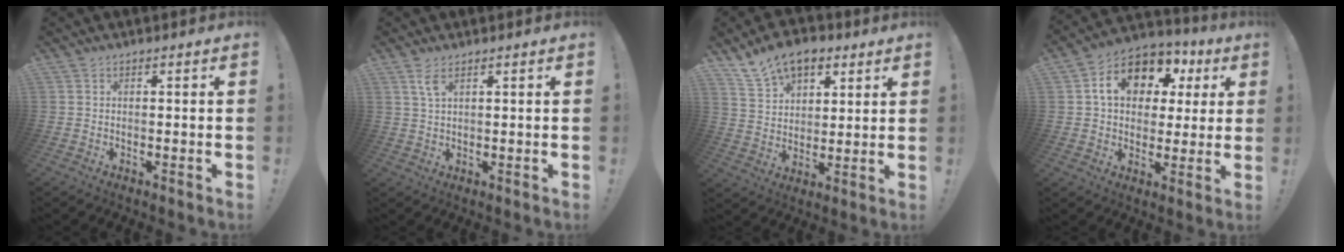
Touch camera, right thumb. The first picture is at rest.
{"total": 3.9, "force": [2.1, 1.3, 3.0], "torque": [-0.057, -0.003, 0.035]}
{"total": 12.1, "force": [8.1, 7.4, 5.0], "torque": [-0.089, -0.043, 0.156]}
{"total": 14.6, "force": [5.5, 10.6, 8.4], "torque": [-0.129, -0.014, 0.102]}